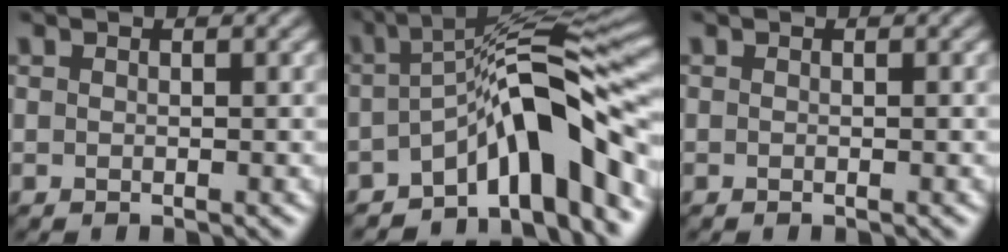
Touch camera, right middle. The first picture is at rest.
{"total": 9.4, "force": [-4.1, 2.5, 8.1], "torque": [-0.099, 0.017, -0.079]}
{"total": 0.0}